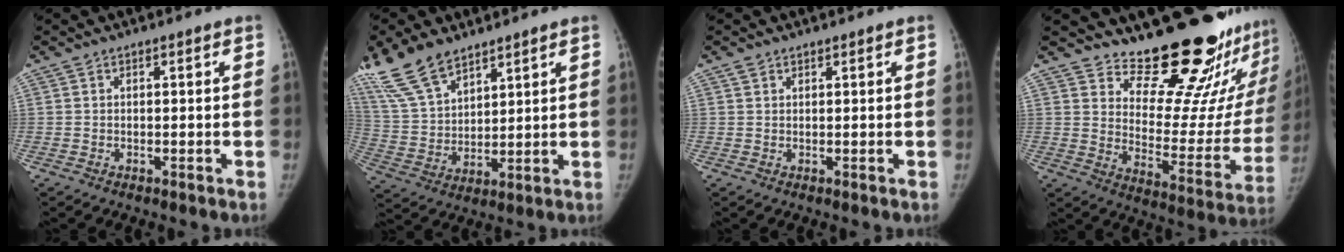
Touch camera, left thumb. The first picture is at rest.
{"total": 14.3, "force": [10.6, 6.5, 7.0], "torque": [-0.125, -0.032, 0.219]}
{"total": 1.0, "force": [0.8, 0.6, 0.3], "torque": [-0.002, 0.000, 0.013]}
{"total": 22.4, "force": [20.1, 5.4, 8.4], "torque": [-0.074, -0.191, 0.270]}